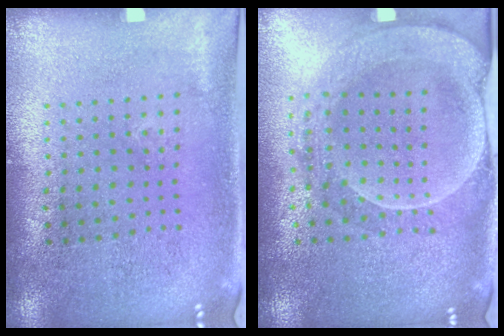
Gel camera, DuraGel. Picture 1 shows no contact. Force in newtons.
{"total": 2.3, "press": 2.1, "slide": 0.9}